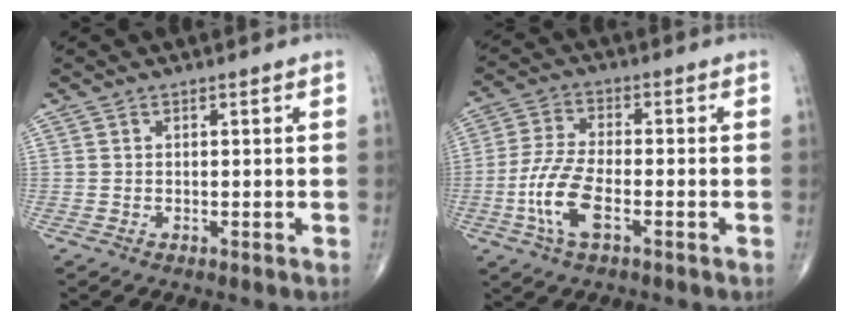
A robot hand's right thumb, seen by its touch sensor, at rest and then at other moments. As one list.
[{"total": 9.3, "force": [-3.1, 3.7, 7.9], "torque": [-0.178, 0.013, -0.063]}]